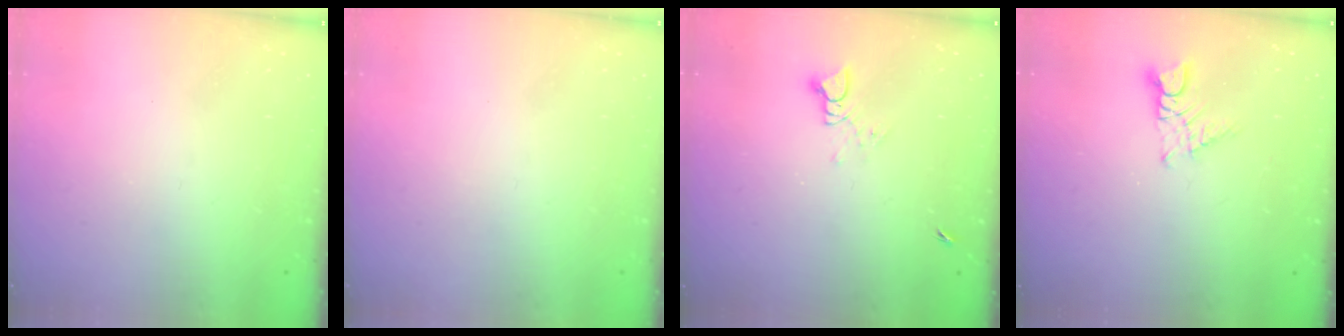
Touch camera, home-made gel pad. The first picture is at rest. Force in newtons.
{"total": 0.0}
{"total": 3.5, "press": 3.5, "slide": 0.3}
{"total": 3.2, "press": 3.2, "slide": 0.1}